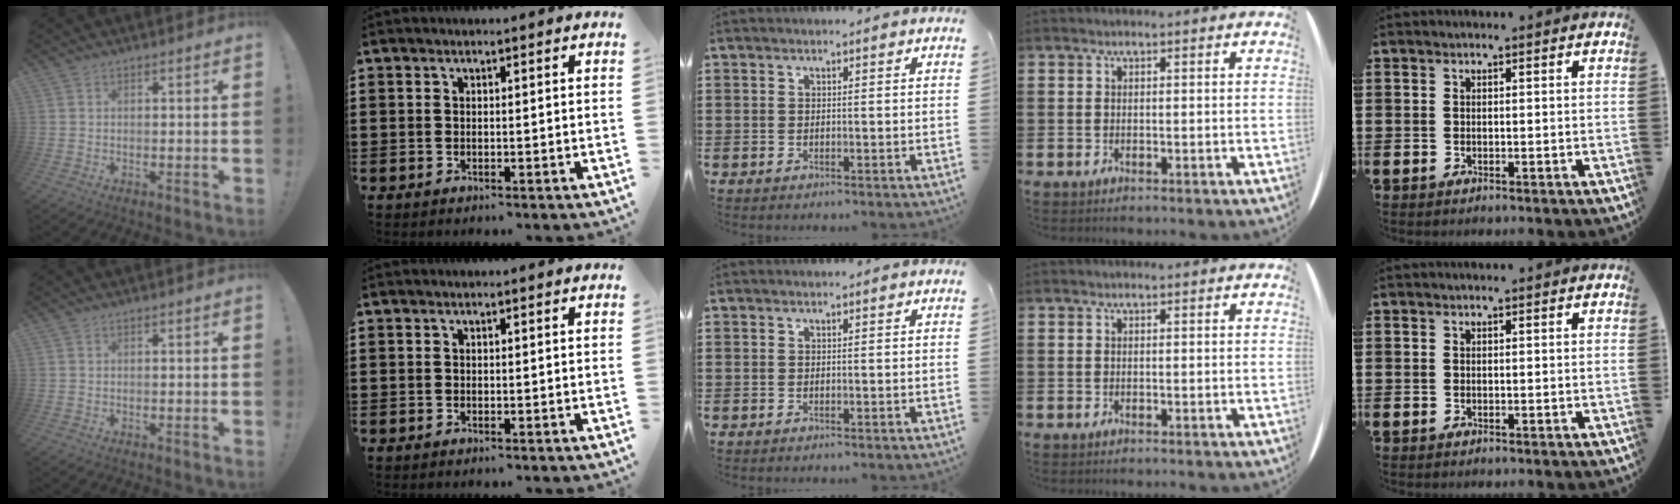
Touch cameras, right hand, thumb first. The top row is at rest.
{}